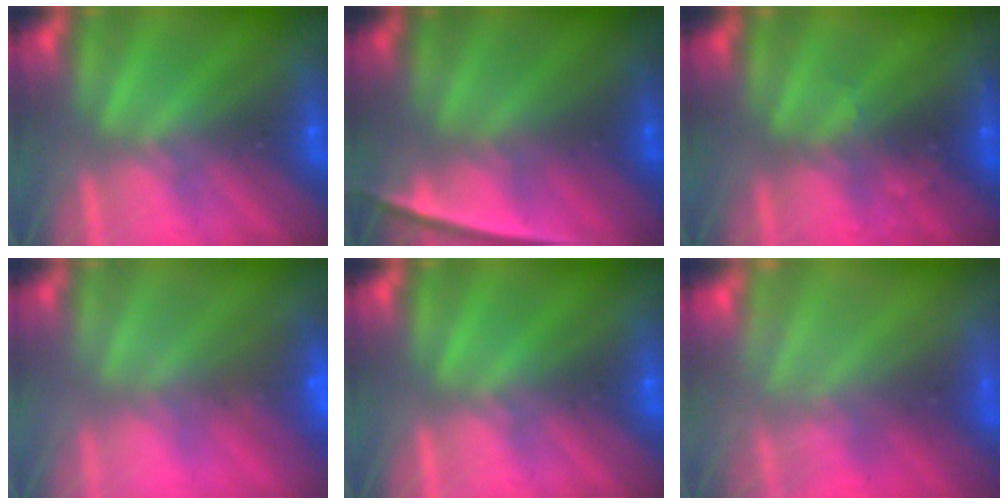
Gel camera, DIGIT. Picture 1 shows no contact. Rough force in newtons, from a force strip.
{"total": 2.4}
{"total": 3.0}
{"total": 5.5}
{"total": 0.0}
{"total": 8.8}